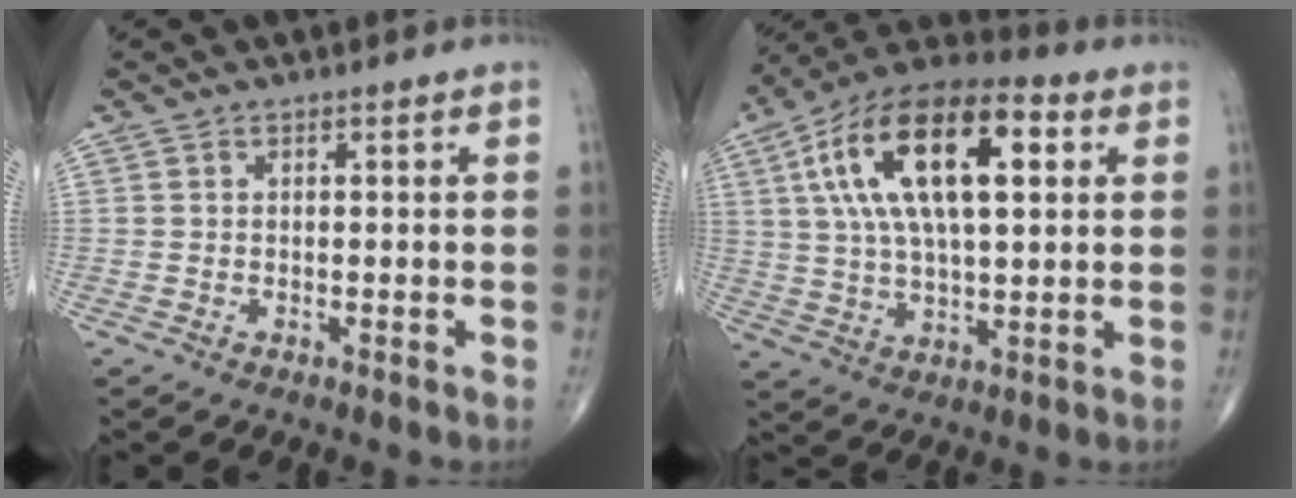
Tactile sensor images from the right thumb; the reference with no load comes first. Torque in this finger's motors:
{"motor_torque": [0.08, 3.87, 2.10, 0.67, 0.74]}